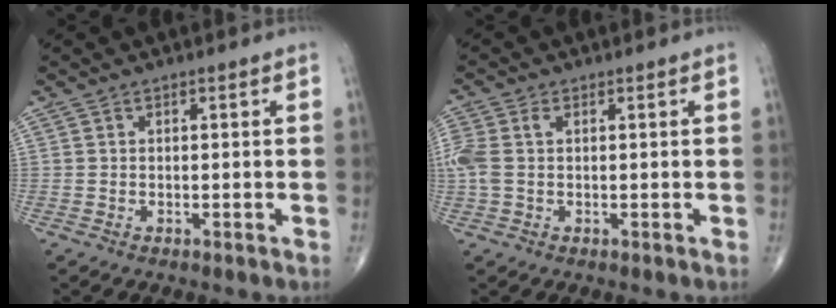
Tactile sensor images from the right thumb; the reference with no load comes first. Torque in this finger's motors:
{"motor_torque": [0.11, 0.11, 0.52, 0.26, 0.07]}